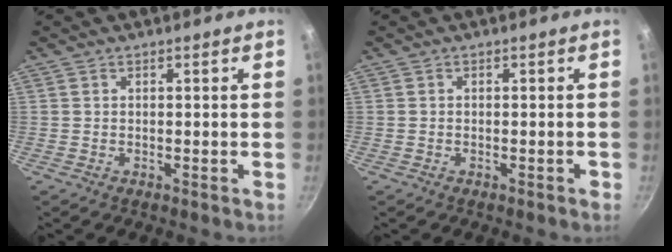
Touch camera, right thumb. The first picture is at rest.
{"total": 0.7, "force": [-0.4, 0.3, 0.5], "torque": [-0.005, 0.007, -0.005]}